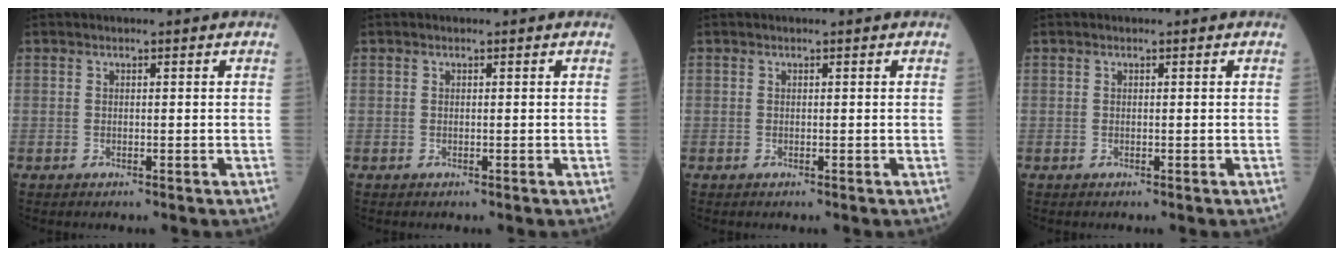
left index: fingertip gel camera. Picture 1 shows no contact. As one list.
[{"total": 0.0}, {"total": 0.0}, {"total": 0.0}]